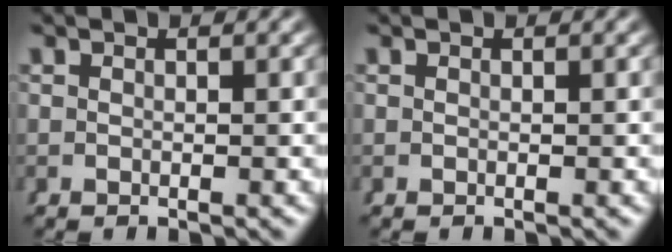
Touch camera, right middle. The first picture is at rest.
{"total": 0.0}